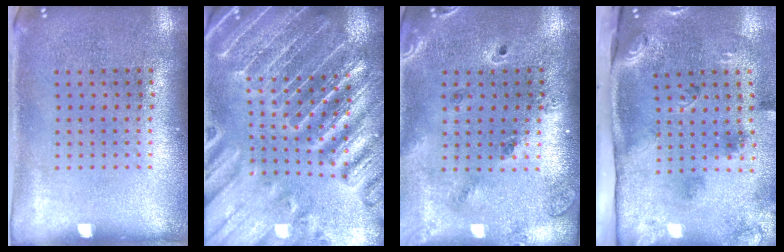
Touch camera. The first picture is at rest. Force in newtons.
{"total": 4.4, "press": 4.0, "slide": 1.7}
{"total": 1.3, "press": 1.3, "slide": 0.5}
{"total": 3.3, "press": 2.0, "slide": 2.6}